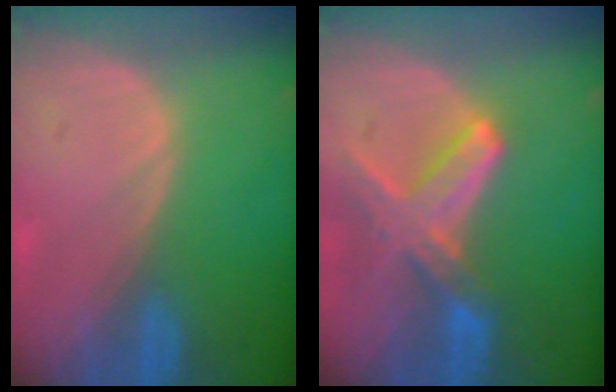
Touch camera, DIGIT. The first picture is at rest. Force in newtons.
{"total": 8.2, "press": 7.2, "slide": 3.9}